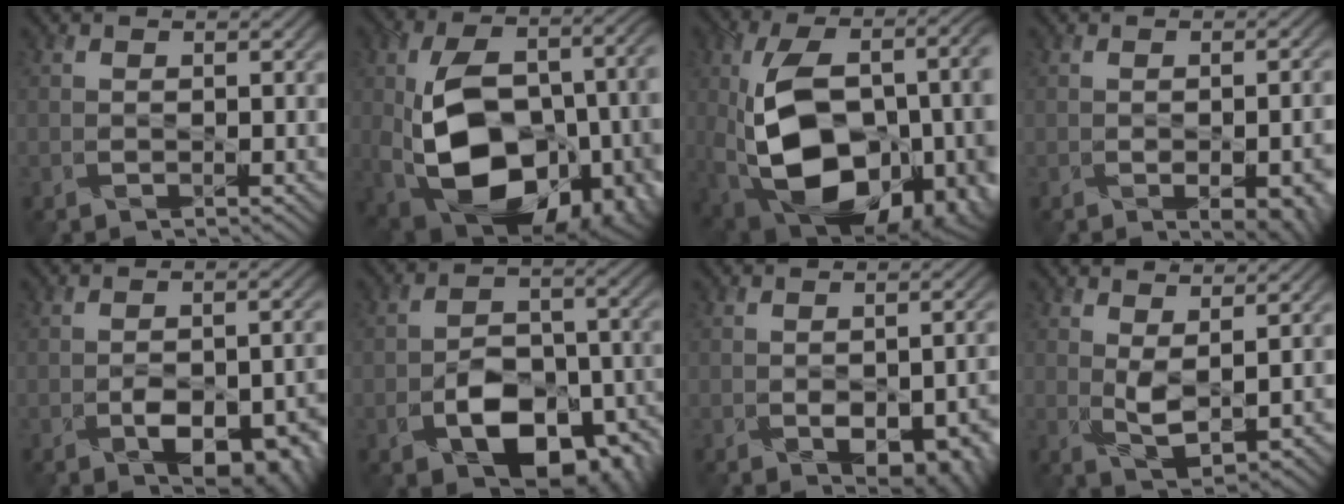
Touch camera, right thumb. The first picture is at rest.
{"total": 19.4, "force": [-4.5, 11.9, 14.6], "torque": [-0.262, -0.023, -0.052]}
{"total": 21.7, "force": [-3.6, 13.3, 16.8], "torque": [-0.316, -0.051, -0.013]}
{"total": 6.8, "force": [-2.6, 3.1, 5.5], "torque": [-0.056, -0.011, -0.010]}
{"total": 8.5, "force": [-3.7, 4.4, 6.3], "torque": [-0.096, -0.014, -0.045]}
{"total": 11.6, "force": [-5.2, 7.1, 7.6], "torque": [-0.139, -0.019, -0.081]}
{"total": 7.5, "force": [-3.0, 4.3, 5.4], "torque": [-0.069, -0.015, -0.020]}
{"total": 3.6, "force": [1.0, 1.1, 3.2], "torque": [-0.075, -0.004, 0.023]}